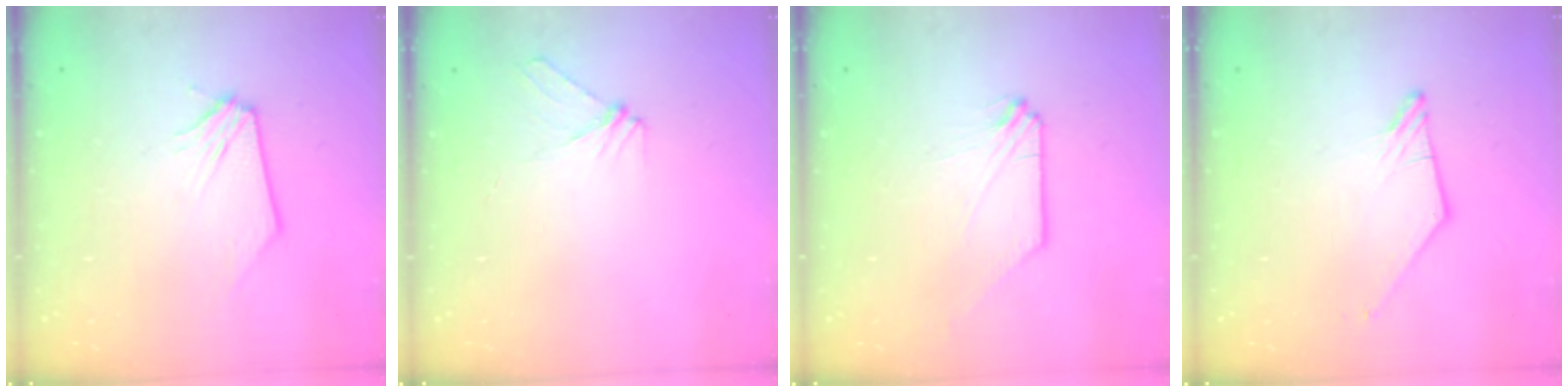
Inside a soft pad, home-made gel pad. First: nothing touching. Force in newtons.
{"total": 3.6, "press": 3.5, "slide": 0.7}
{"total": 0.0}
{"total": 1.3, "press": 1.2, "slide": 0.3}